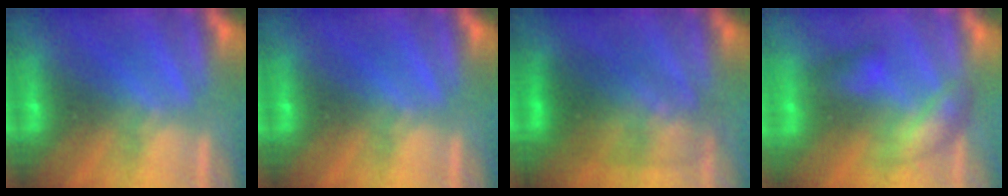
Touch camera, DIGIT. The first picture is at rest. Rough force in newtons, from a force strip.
{"total": 0.0}
{"total": 3.0}
{"total": 2.5}